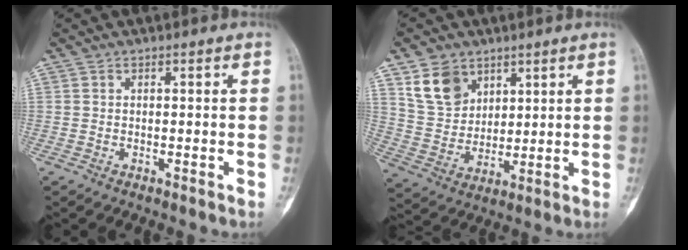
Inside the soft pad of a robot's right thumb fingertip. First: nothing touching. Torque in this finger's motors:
{"motor_torque": [0.02, 0.04, -0.05, 0.08, 0.02]}